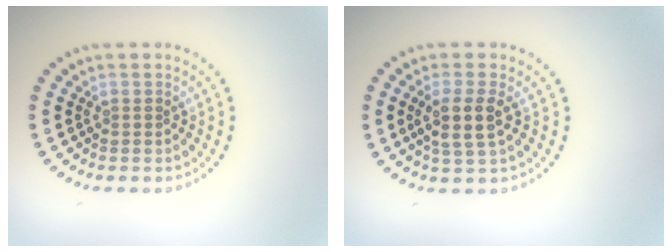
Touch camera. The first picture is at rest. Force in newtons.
{"total": 2.9, "press": 2.5, "slide": 1.5}